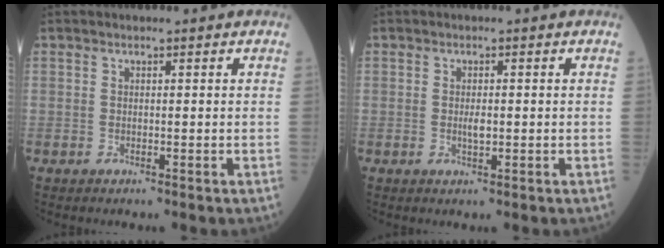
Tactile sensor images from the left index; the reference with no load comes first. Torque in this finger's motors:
{"motor_torque": [0.37, 0.06, 0.04, 0.01]}